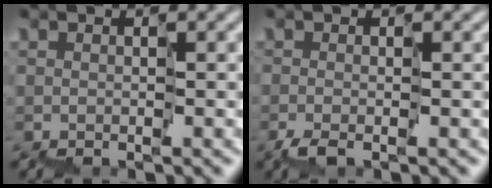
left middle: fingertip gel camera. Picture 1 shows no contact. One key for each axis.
{"total": 0.7, "fx": -0.5, "fy": -0.2, "fz": 0.4, "tx": -0.007, "ty": 0.000, "tz": -0.011}